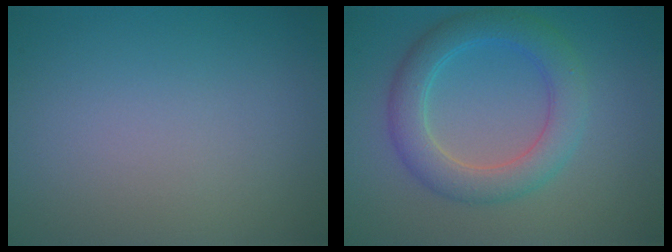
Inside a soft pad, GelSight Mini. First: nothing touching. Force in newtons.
{"total": 4.7, "press": 4.7, "slide": 0.1}